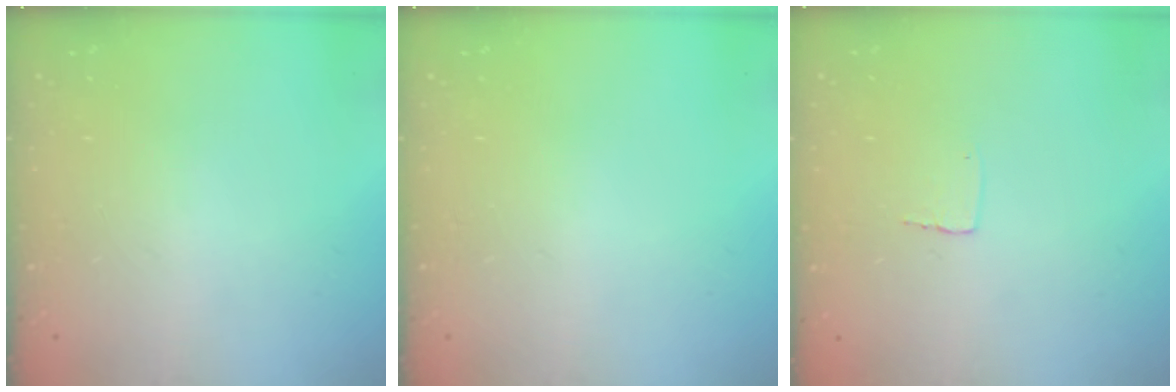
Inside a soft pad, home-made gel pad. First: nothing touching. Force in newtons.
{"total": 0.0}
{"total": 2.7, "press": 2.7, "slide": 0.1}